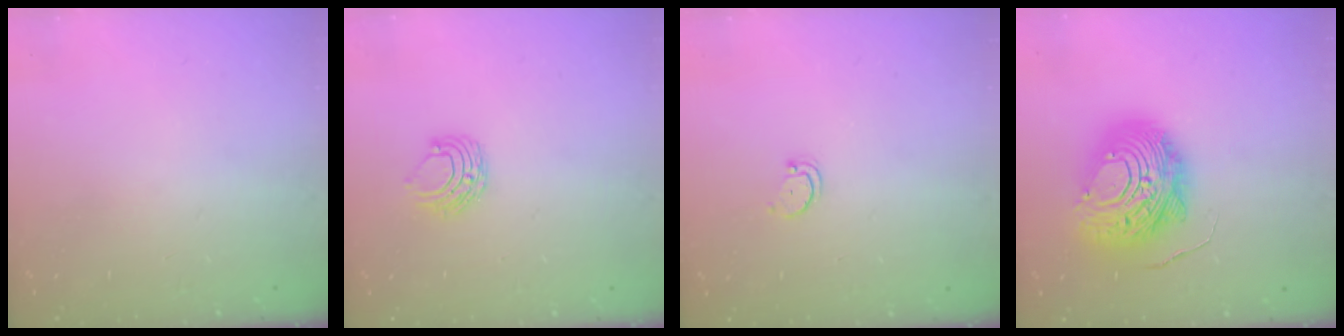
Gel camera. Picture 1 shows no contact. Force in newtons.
{"total": 6.3, "press": 6.2, "slide": 0.6}
{"total": 2.5, "press": 2.4, "slide": 0.4}
{"total": 17.5, "press": 17.5, "slide": 1.5}